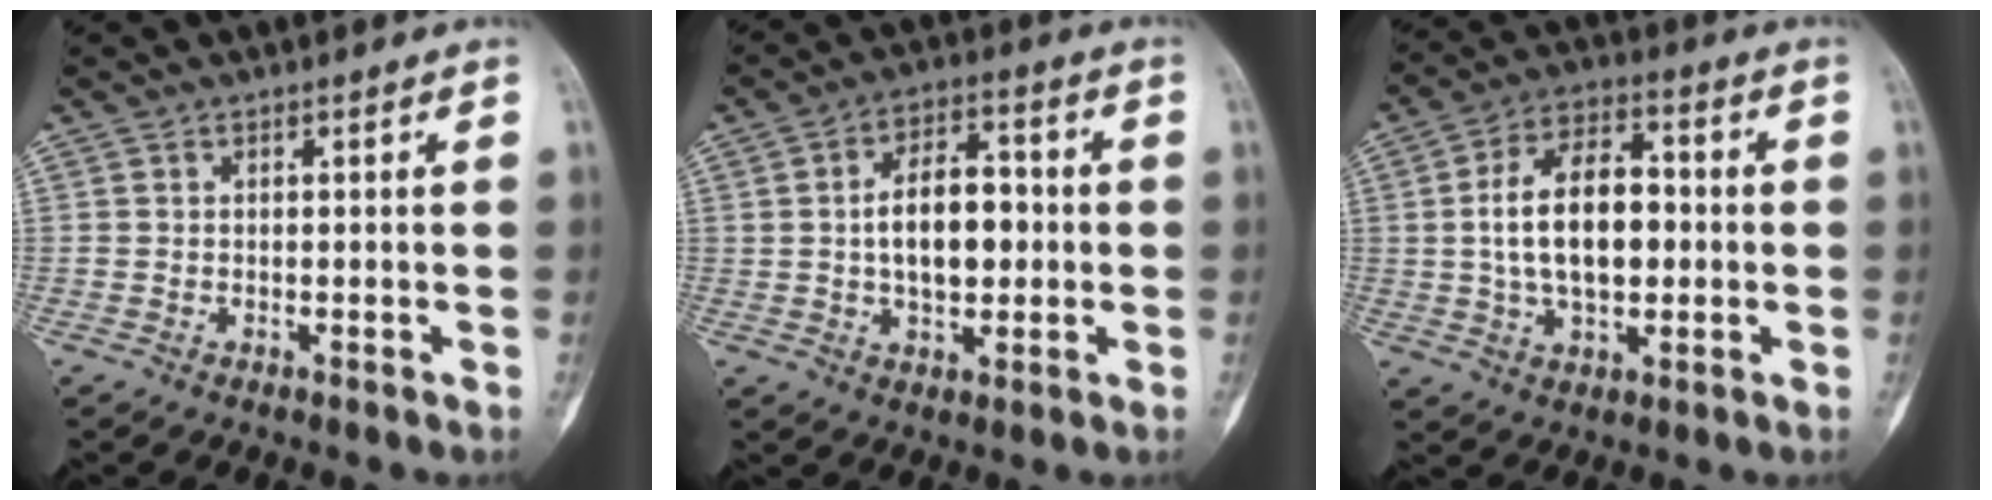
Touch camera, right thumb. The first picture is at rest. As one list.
[{"total": 11.6, "force": [0.0, 6.7, 9.4], "torque": [-0.131, 0.018, 0.001]}, {"total": 14.8, "force": [0.2, 8.6, 12.0], "torque": [-0.194, 0.020, 0.001]}]